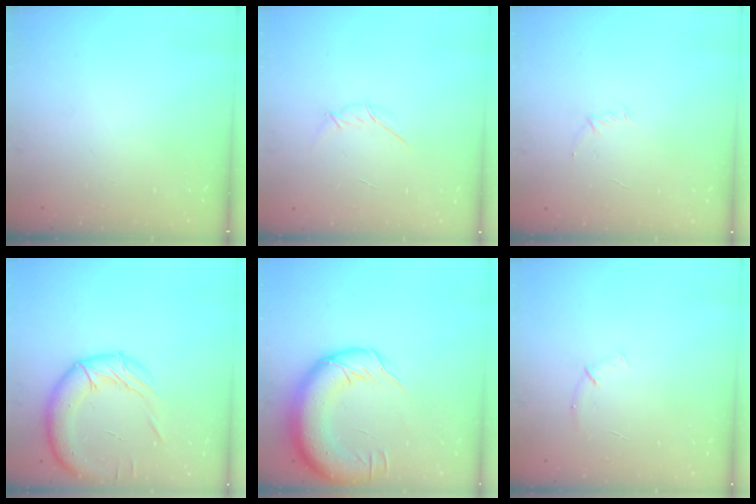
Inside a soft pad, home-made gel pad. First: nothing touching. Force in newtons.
{"total": 4.2, "press": 4.1, "slide": 1.1}
{"total": 3.7, "press": 3.7, "slide": 0.7}
{"total": 16.2, "press": 15.9, "slide": 3.4}
{"total": 19.3, "press": 18.7, "slide": 4.5}
{"total": 4.6, "press": 4.4, "slide": 1.2}